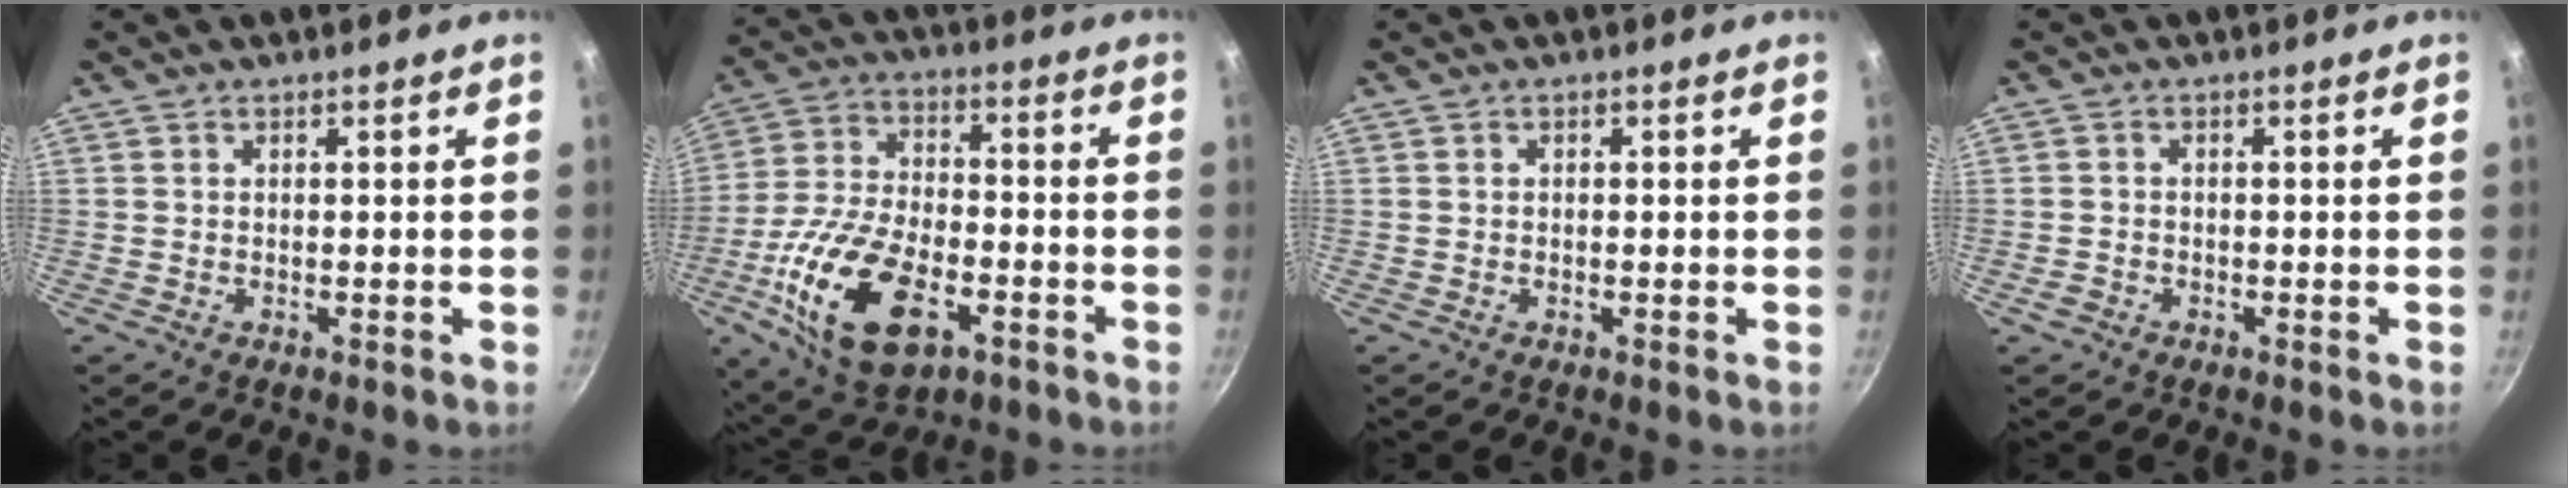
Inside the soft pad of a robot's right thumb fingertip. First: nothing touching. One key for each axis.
{"total": 19.3, "fx": -7.2, "fy": 10.3, "fz": 14.7, "tx": -0.279, "ty": 0.021, "tz": -0.130}
{"total": 0.5, "fx": 0.0, "fy": 0.4, "fz": 0.3, "tx": -0.003, "ty": 0.005, "tz": 0.001}
{"total": 1.9, "fx": -1.0, "fy": 1.4, "fz": 0.7, "tx": -0.013, "ty": 0.008, "tz": -0.018}